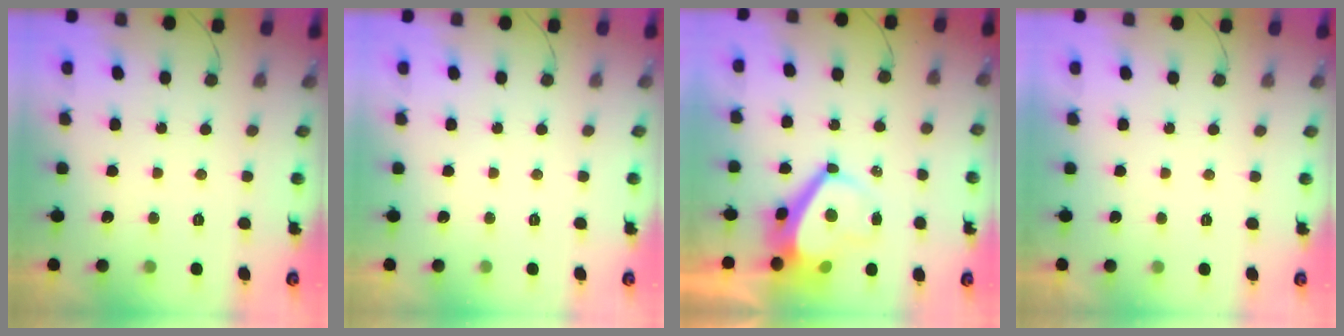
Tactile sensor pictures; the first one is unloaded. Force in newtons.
{"total": 0.0}
{"total": 7.1, "press": 7.1, "slide": 0.6}
{"total": 2.2, "press": 2.1, "slide": 0.3}